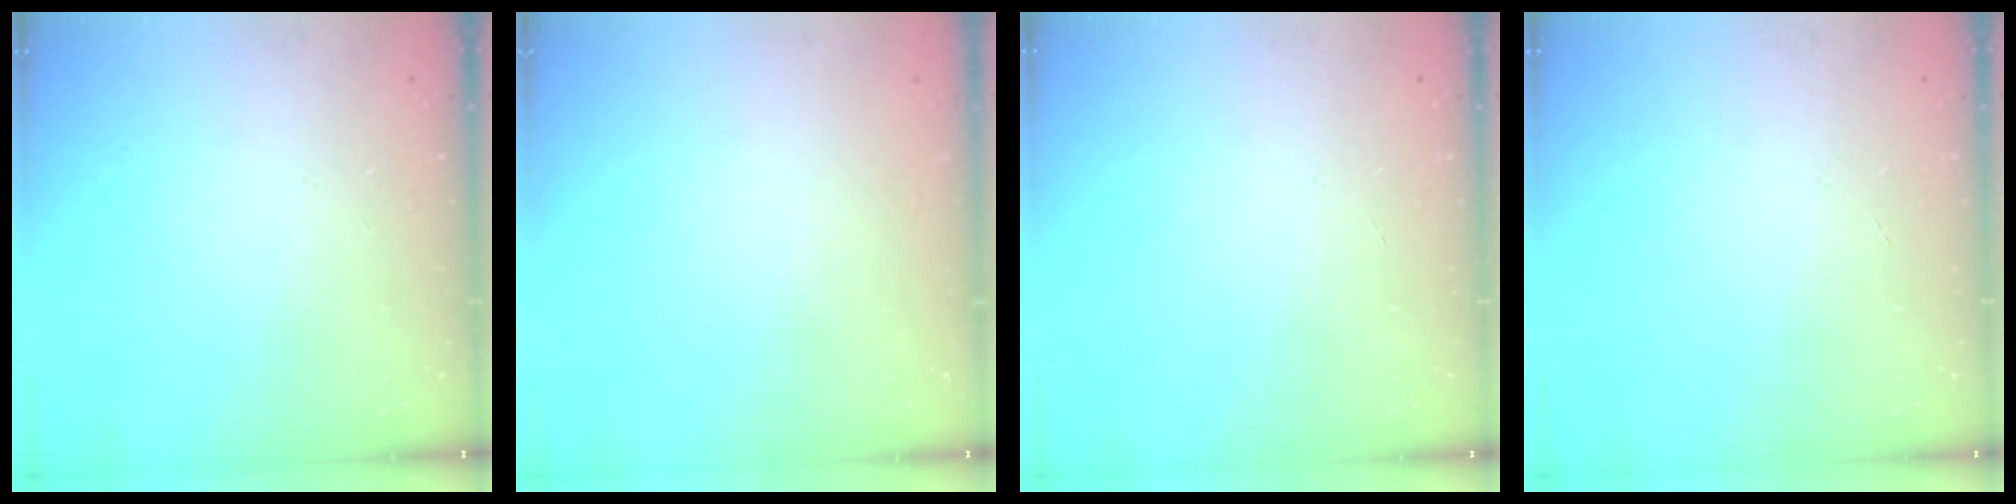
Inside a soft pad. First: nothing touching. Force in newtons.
{"total": 0.0}
{"total": 0.0}
{"total": 0.0}